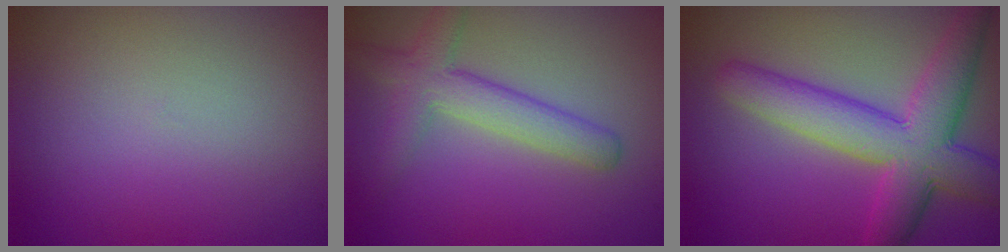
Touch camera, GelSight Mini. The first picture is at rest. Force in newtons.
{"total": 4.0, "press": 4.0, "slide": 0.2}
{"total": 7.8, "press": 7.8, "slide": 0.2}